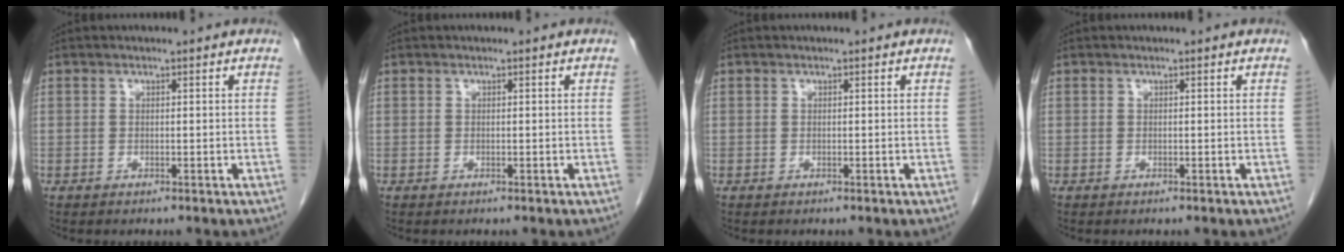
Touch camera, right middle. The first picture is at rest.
{"total": 0.0}
{"total": 0.0}
{"total": 0.0}